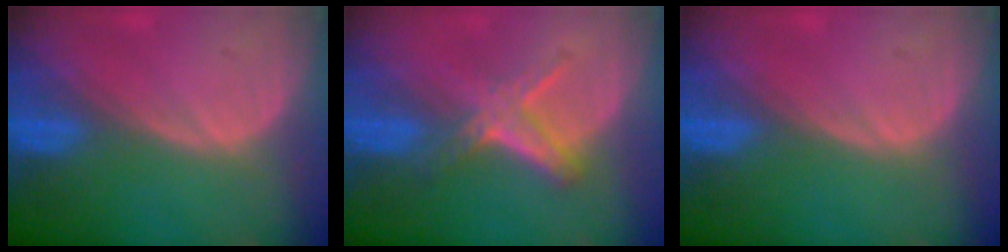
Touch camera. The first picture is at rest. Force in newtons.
{"total": 5.2, "press": 5.2, "slide": 0.7}
{"total": 0.0}